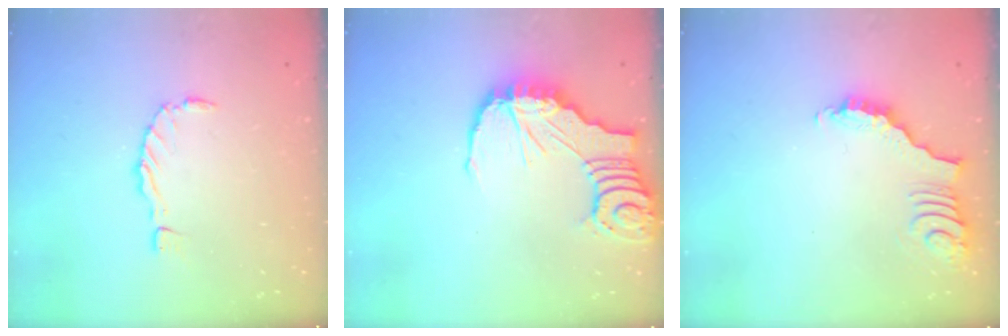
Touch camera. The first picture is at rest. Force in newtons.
{"total": 14.6, "press": 14.5, "slide": 1.5}
{"total": 3.3, "press": 3.3, "slide": 0.7}